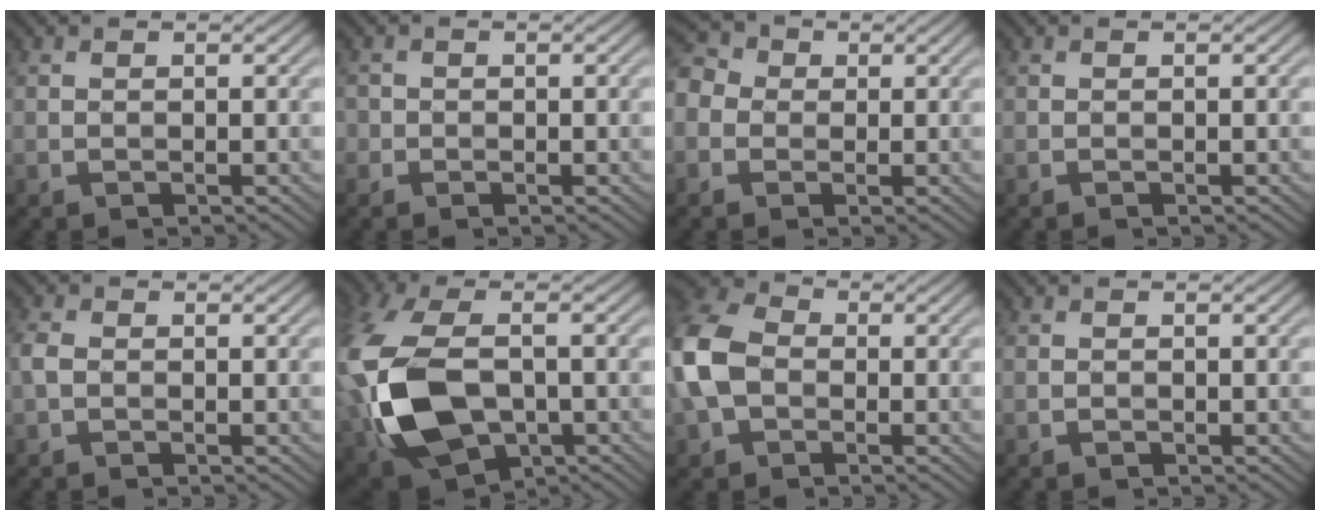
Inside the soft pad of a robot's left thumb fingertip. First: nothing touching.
{"total": 1.0, "force": [-0.4, 0.9, 0.1], "torque": [0.003, -0.006, -0.011]}
{"total": 4.5, "force": [-0.5, 4.1, 1.8], "torque": [-0.062, 0.006, -0.021]}
{"total": 0.5, "force": [-0.1, 0.0, 0.5], "torque": [-0.006, -0.001, -0.003]}
{"total": 2.0, "force": [-0.4, 1.4, 1.5], "torque": [-0.037, 0.000, -0.010]}
{"total": 16.4, "force": [-3.3, 9.9, 12.6], "torque": [-0.340, -0.029, -0.049]}
{"total": 9.8, "force": [-1.0, 7.3, 6.4], "torque": [-0.188, 0.004, -0.036]}
{"total": 0.6, "force": [-0.3, 0.3, 0.4], "torque": [-0.007, -0.001, -0.003]}